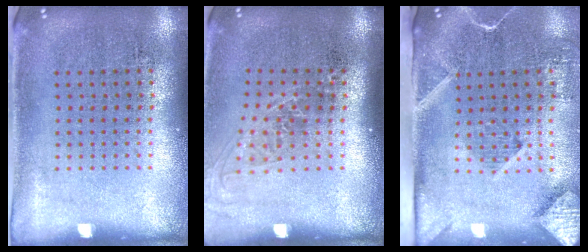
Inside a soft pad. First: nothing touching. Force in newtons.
{"total": 1.4, "press": 1.1, "slide": 0.9}
{"total": 2.8, "press": 2.1, "slide": 1.9}